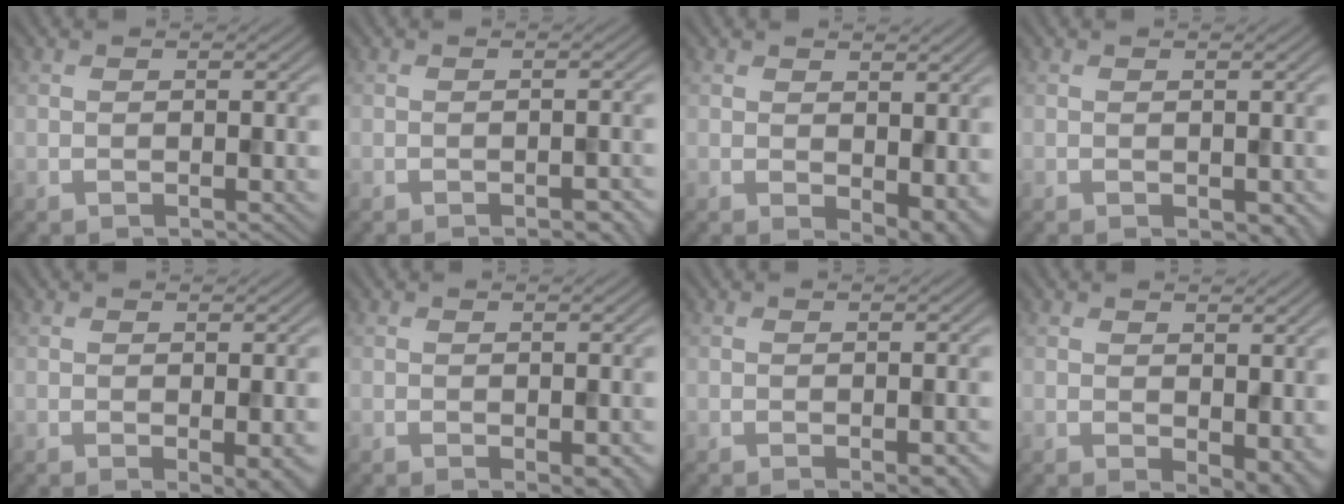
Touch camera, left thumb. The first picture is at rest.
{"total": 2.4, "force": [-1.6, 0.8, 1.7], "torque": [-0.019, -0.001, -0.016]}
{"total": 5.2, "force": [-0.1, 3.2, 4.1], "torque": [-0.060, -0.020, 0.011]}
{"total": 1.4, "force": [-0.4, 0.9, 1.1], "torque": [-0.018, -0.010, -0.002]}
{"total": 3.0, "force": [-0.8, 0.7, 2.8], "torque": [-0.039, -0.008, -0.008]}
{"total": 2.5, "force": [-1.0, 1.2, 1.9], "torque": [-0.025, -0.011, -0.007]}
{"total": 2.9, "force": [-1.5, 1.0, 2.3], "torque": [-0.031, -0.007, -0.012]}
{"total": 4.7, "force": [-0.3, 2.8, 3.7], "torque": [-0.054, -0.018, 0.006]}